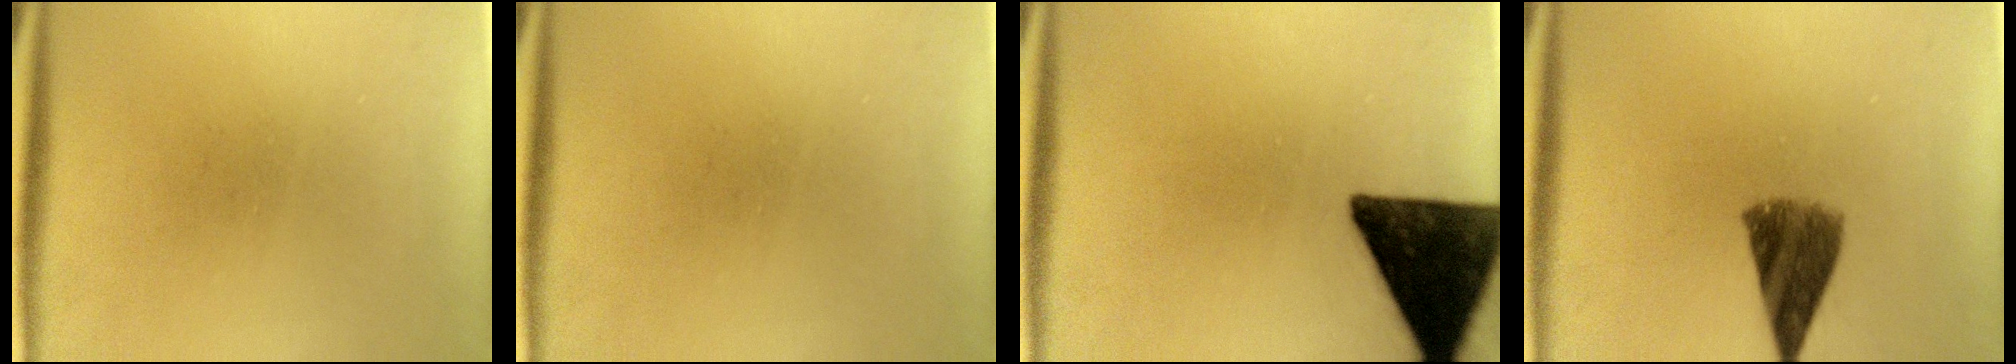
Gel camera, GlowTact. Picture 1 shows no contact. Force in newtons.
{"total": 0.0}
{"total": 15.3}
{"total": 7.6}